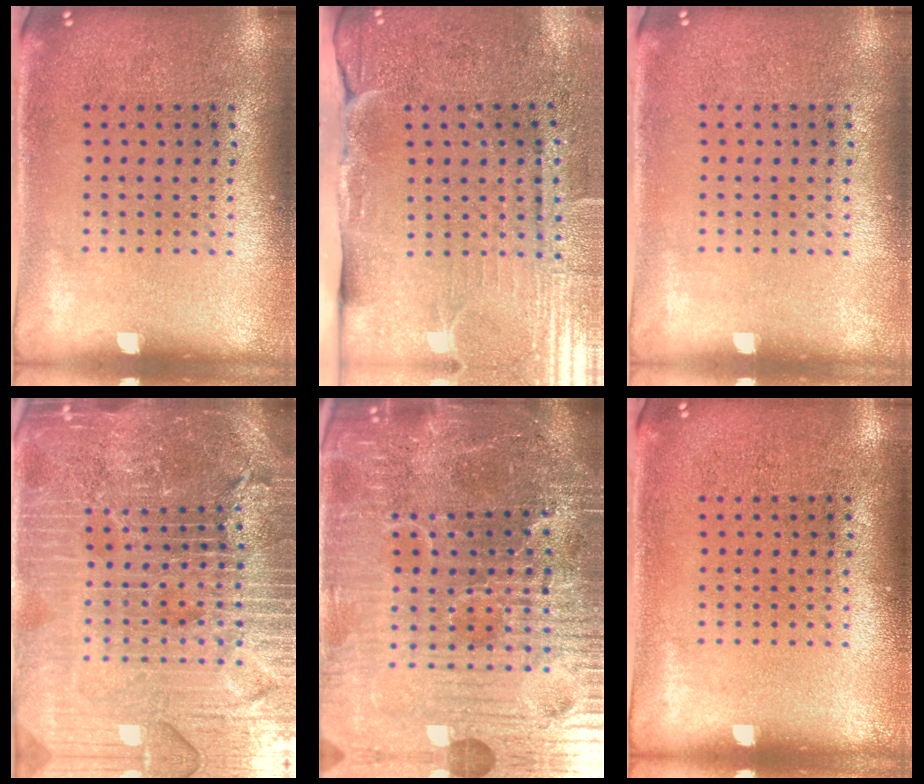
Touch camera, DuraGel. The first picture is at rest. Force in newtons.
{"total": 4.4, "press": 3.8, "slide": 2.3}
{"total": 0.0}
{"total": 5.9, "press": 5.3, "slide": 2.6}
{"total": 7.4, "press": 6.6, "slide": 3.4}
{"total": 0.0}